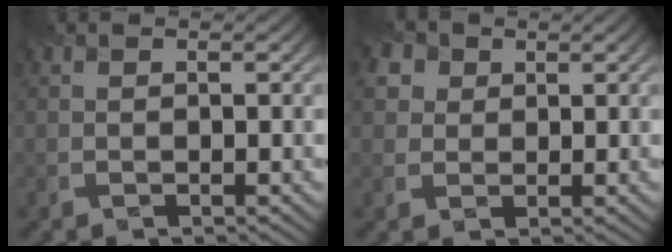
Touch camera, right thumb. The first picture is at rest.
{"total": 4.4, "force": [2.4, 3.3, 1.5], "torque": [-0.055, 0.003, 0.045]}